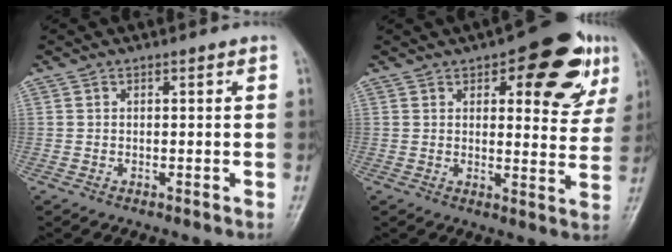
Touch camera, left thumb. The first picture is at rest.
{"total": 15.5, "force": [7.4, 6.4, 12.0], "torque": [-0.101, -0.019, 0.089]}